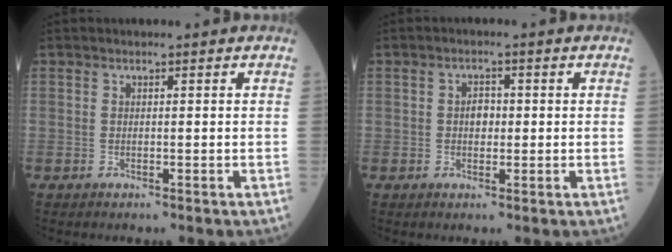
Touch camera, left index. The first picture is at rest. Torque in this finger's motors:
{"motor_torque": [0.18, -0.09, 0.03, 0.01]}